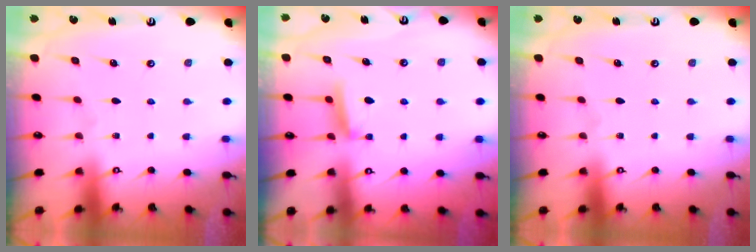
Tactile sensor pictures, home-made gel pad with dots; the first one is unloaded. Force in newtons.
{"total": 4.8, "press": 4.8, "slide": 0.7}
{"total": 0.0}